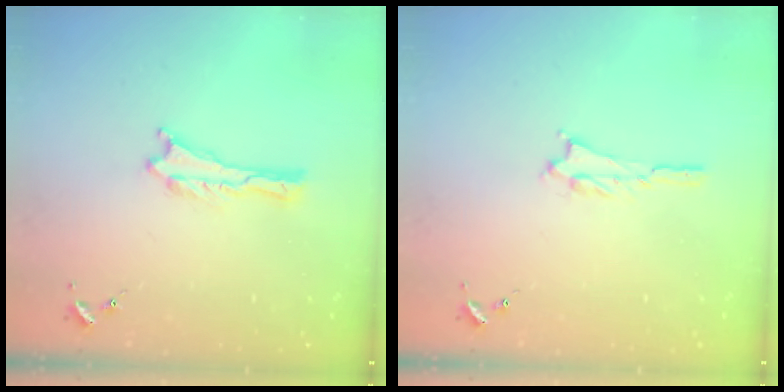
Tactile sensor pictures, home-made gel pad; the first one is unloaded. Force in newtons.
{"total": 1.1, "press": 1.1, "slide": 0.2}